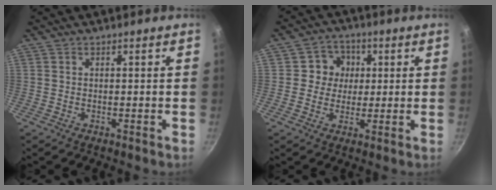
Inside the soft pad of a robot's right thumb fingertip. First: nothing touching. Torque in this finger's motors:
{"motor_torque": [-0.40, 0.26, 0.44, -0.26, -0.01]}